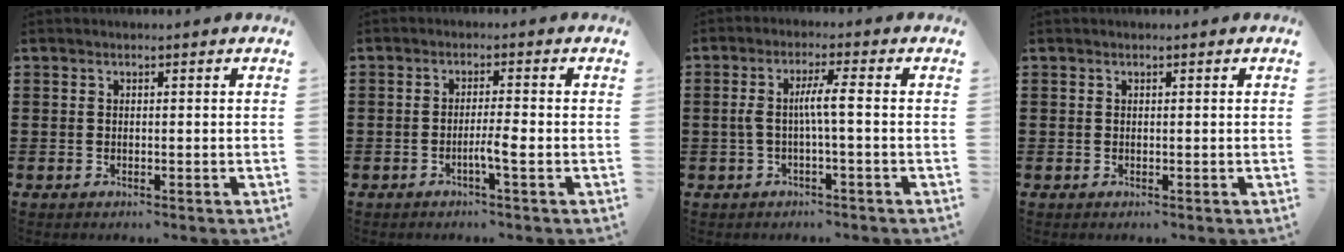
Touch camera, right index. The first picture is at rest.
{"total": 3.1, "force": [-1.3, 0.0, 2.8], "torque": [-0.055, -0.005, -0.027]}
{"total": 4.4, "force": [-0.4, 0.1, 4.4], "torque": [-0.092, -0.001, -0.015]}
{"total": 0.0}